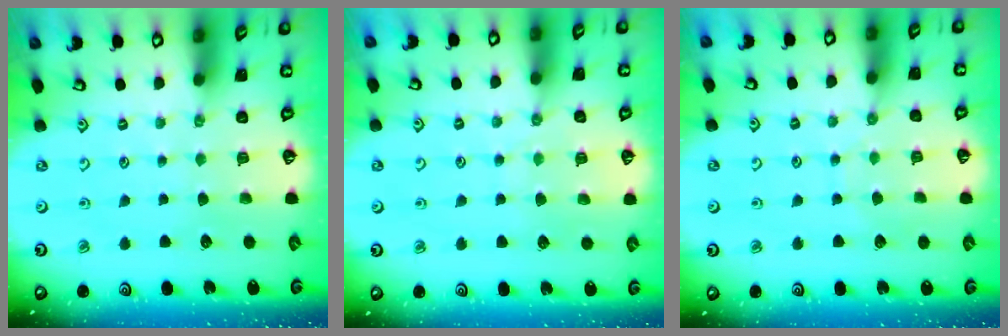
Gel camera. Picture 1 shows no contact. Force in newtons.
{"total": 4.8, "press": 4.7, "slide": 0.7}
{"total": 6.5, "press": 6.5, "slide": 0.6}